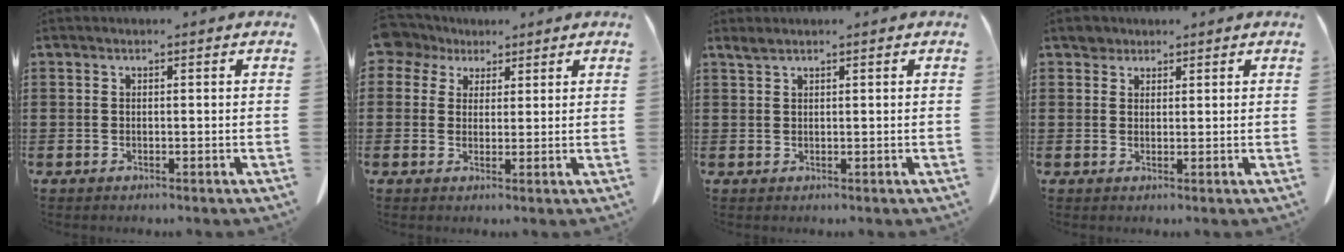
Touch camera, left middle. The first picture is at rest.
{"total": 4.7, "force": [3.1, 3.3, 1.2], "torque": [-0.035, 0.008, 0.056]}
{"total": 1.2, "force": [1.0, 0.1, 0.6], "torque": [-0.015, 0.000, 0.018]}
{"total": 2.1, "force": [1.7, 1.2, 0.2], "torque": [-0.001, 0.002, 0.033]}